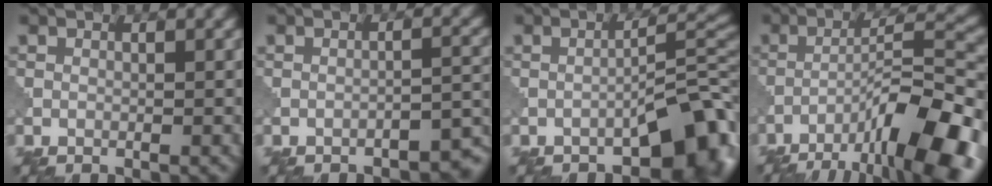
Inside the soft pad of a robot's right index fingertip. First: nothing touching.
{"total": 3.2, "force": [-2.7, 0.5, 1.6], "torque": [-0.018, 0.008, -0.039]}
{"total": 6.8, "force": [-4.2, 2.0, 4.9], "torque": [-0.053, 0.016, -0.064]}
{"total": 12.6, "force": [-7.7, 2.7, 9.6], "torque": [-0.150, 0.009, -0.127]}